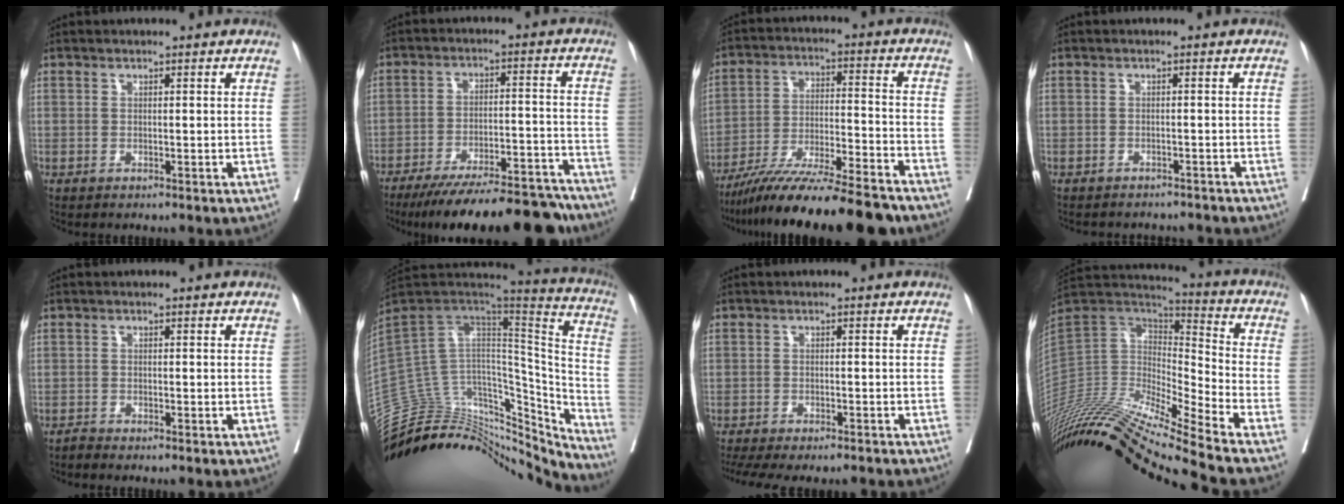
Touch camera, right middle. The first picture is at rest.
{"total": 20.5, "force": [-18.2, 3.5, 8.9], "torque": [-0.105, 0.002, -0.261]}
{"total": 19.3, "force": [-16.6, 0.7, 9.9], "torque": [-0.162, -0.022, -0.276]}
{"total": 7.7, "force": [-7.2, 2.1, 1.8], "torque": [-0.025, -0.002, -0.086]}
{"total": 0.8, "force": [-0.8, -0.1, -0.1], "torque": [-0.002, -0.004, -0.018]}
{"total": 34.1, "force": [-30.6, 10.9, 10.4], "torque": [-0.139, 0.032, -0.423]}
{"total": 12.0, "force": [-10.4, 2.8, 5.4], "torque": [-0.106, -0.011, -0.141]}
{"total": 27.2, "force": [-23.7, -0.6, 13.4], "torque": [-0.287, -0.023, -0.422]}